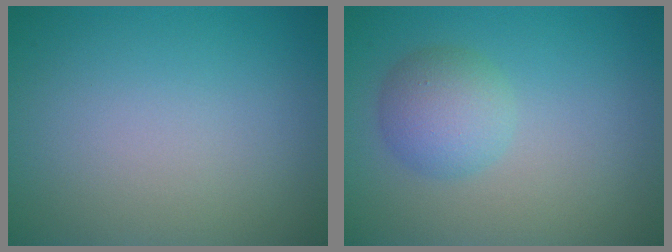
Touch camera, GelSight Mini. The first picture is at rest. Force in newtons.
{"total": 3.3, "press": 3.3, "slide": 0.1}